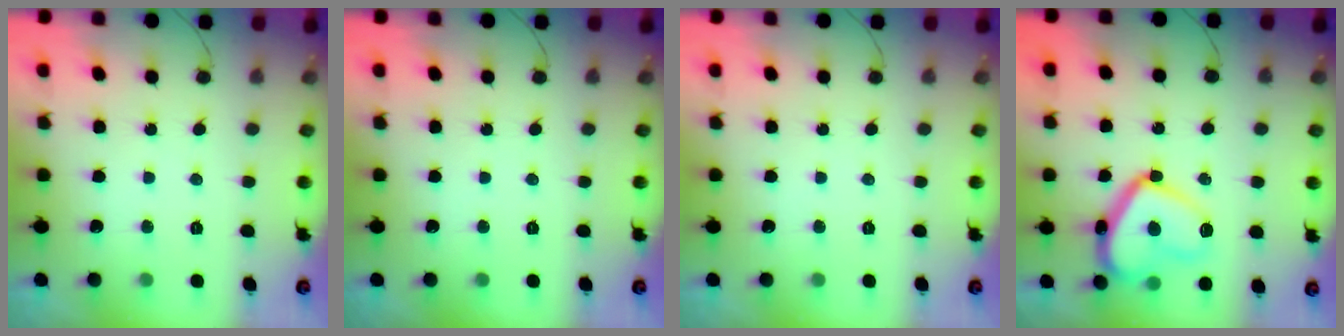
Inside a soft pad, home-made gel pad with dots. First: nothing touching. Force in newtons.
{"total": 0.0}
{"total": 0.0}
{"total": 16.3, "press": 16.2, "slide": 1.3}